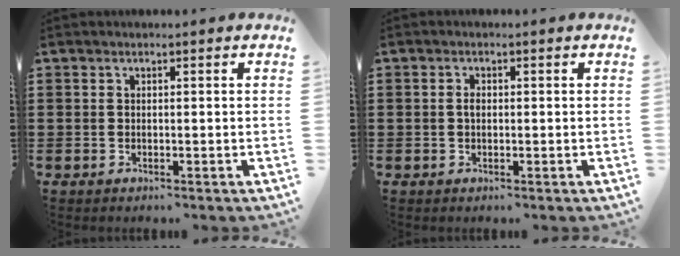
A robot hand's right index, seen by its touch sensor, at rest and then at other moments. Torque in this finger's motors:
{"motor_torque": [0.22, 0.14, 0.04, 0.05]}